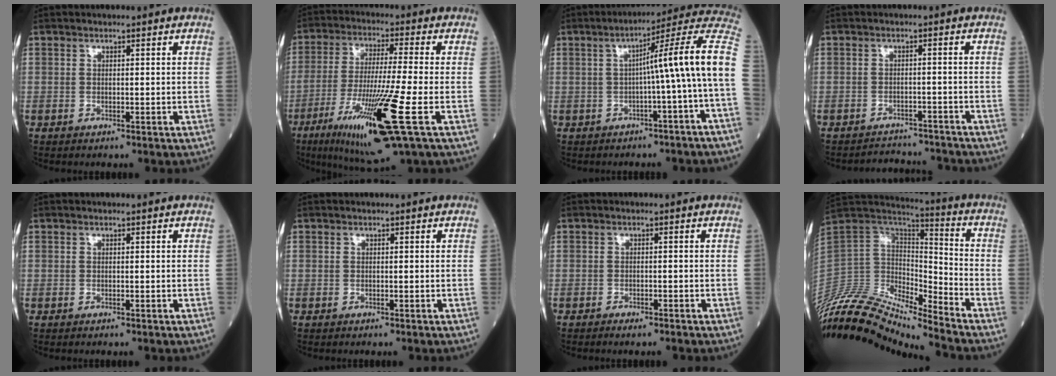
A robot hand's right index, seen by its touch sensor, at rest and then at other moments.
{"total": 16.3, "force": [-6.4, -0.2, 15.0], "torque": [-0.300, -0.044, -0.116]}
{"total": 12.3, "force": [-0.7, -1.8, 12.1], "torque": [-0.153, 0.032, -0.019]}
{"total": 6.0, "force": [-6.0, 0.7, -0.6], "torque": [0.011, 0.012, -0.081]}
{"total": 0.0}
{"total": 0.0}
{"total": 1.4, "force": [-1.2, 0.1, 0.7], "torque": [-0.011, -0.001, -0.018]}
{"total": 17.7, "force": [-17.0, 1.5, 4.6], "torque": [-0.090, 0.058, -0.313]}